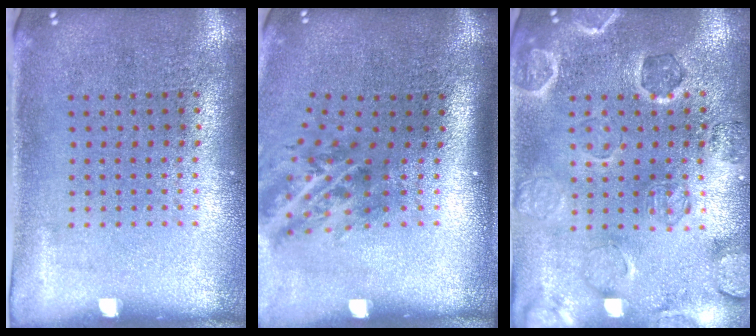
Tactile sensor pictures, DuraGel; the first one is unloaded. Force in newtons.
{"total": 2.0, "press": 1.3, "slide": 1.5}
{"total": 1.0, "press": 0.9, "slide": 0.3}